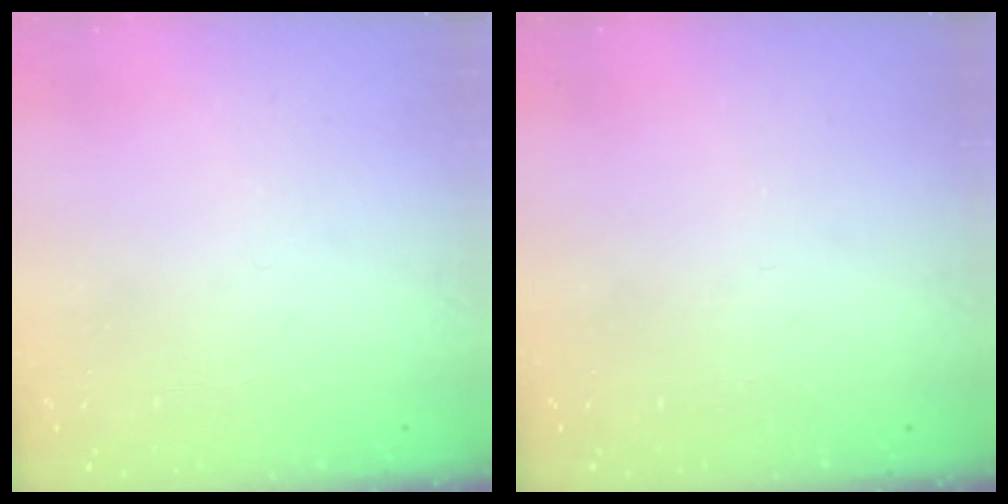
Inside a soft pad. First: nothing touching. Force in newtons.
{"total": 0.0}